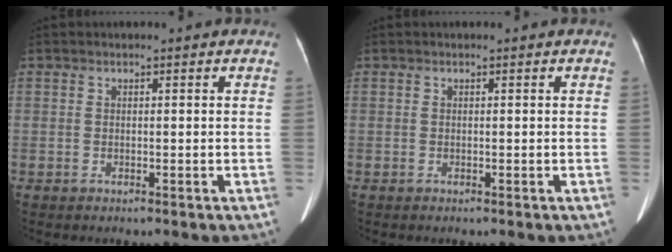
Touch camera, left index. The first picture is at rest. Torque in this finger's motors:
{"motor_torque": [0.01, 0.01, 0.00, 0.00]}